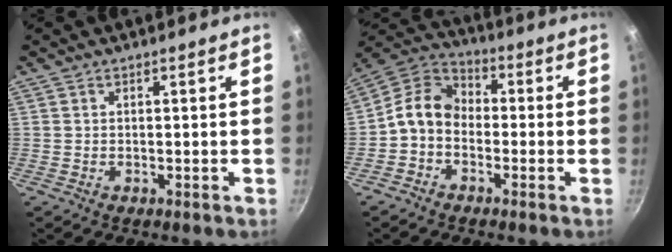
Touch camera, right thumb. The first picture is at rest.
{"total": 8.7, "force": [-2.0, 6.6, 5.3], "torque": [-0.083, 0.043, -0.062]}